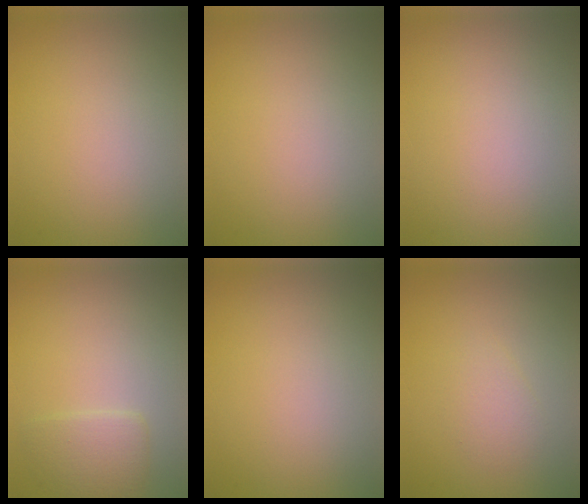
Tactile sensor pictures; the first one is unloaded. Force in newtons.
{"total": 0.0}
{"total": 0.0}
{"total": 2.3, "press": 2.2, "slide": 0.3}
{"total": 0.0}
{"total": 1.4, "press": 1.4, "slide": 0.0}